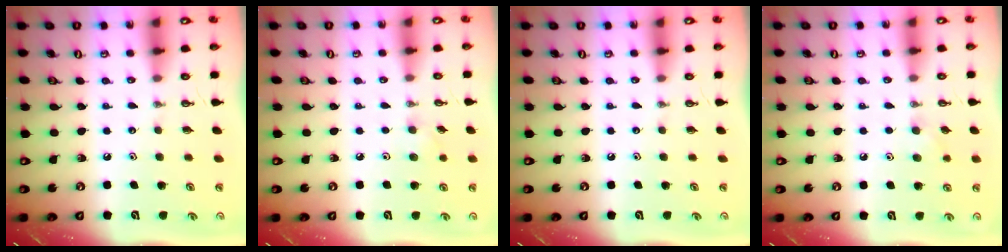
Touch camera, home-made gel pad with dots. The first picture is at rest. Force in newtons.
{"total": 5.3, "press": 5.1, "slide": 1.2}
{"total": 0.0}
{"total": 7.2, "press": 6.6, "slide": 3.0}